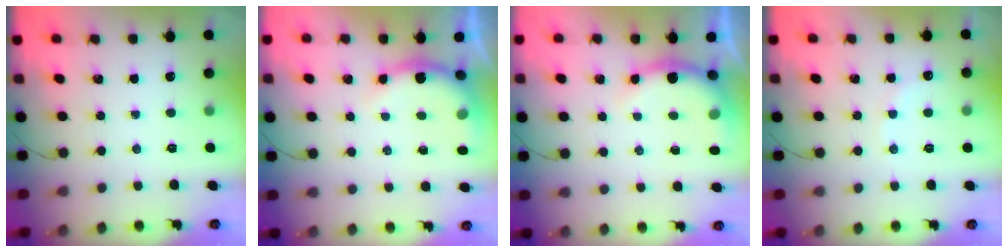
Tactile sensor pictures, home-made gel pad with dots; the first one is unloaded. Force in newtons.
{"total": 6.5, "press": 6.4, "slide": 0.6}
{"total": 6.5, "press": 6.4, "slide": 0.6}
{"total": 5.3, "press": 5.2, "slide": 1.0}